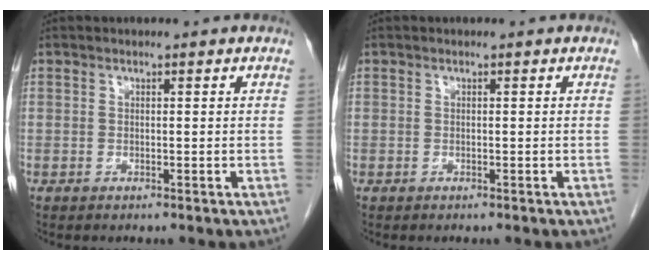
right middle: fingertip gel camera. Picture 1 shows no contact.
{"total": 0.0}